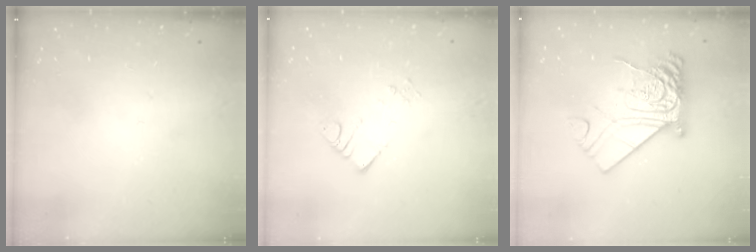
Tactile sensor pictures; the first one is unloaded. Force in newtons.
{"total": 3.9, "press": 3.9, "slide": 0.2}
{"total": 15.6, "press": 15.5, "slide": 1.9}